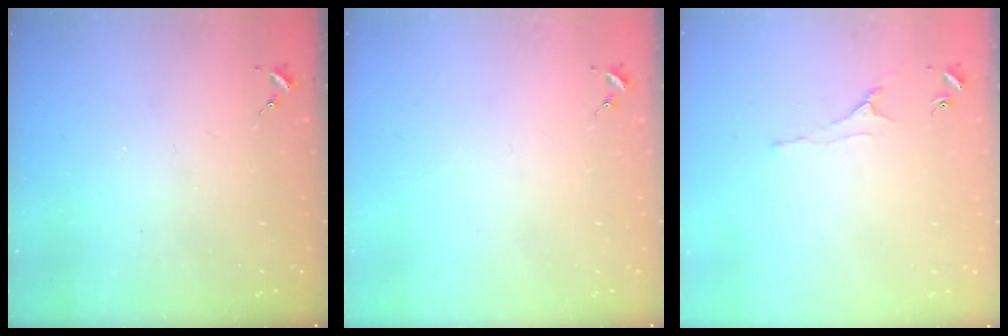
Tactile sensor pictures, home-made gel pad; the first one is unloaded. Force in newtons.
{"total": 0.0}
{"total": 3.0, "press": 2.9, "slide": 0.6}